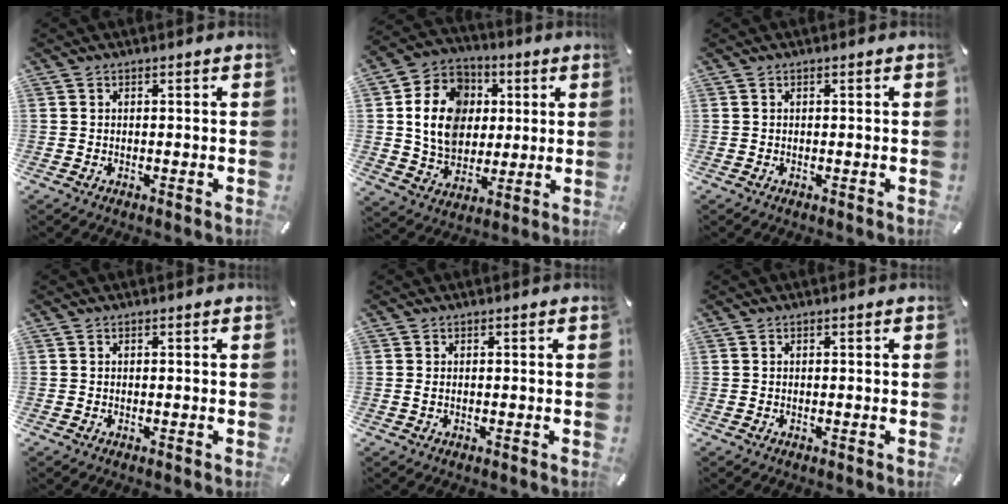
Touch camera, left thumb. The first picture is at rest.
{"total": 15.3, "force": [2.3, 13.0, 7.8], "torque": [-0.168, 0.007, 0.047]}
{"total": 0.0}
{"total": 0.0}
{"total": 0.9, "force": [0.0, 0.3, 0.9], "torque": [-0.017, 0.001, 0.000]}
{"total": 0.0}